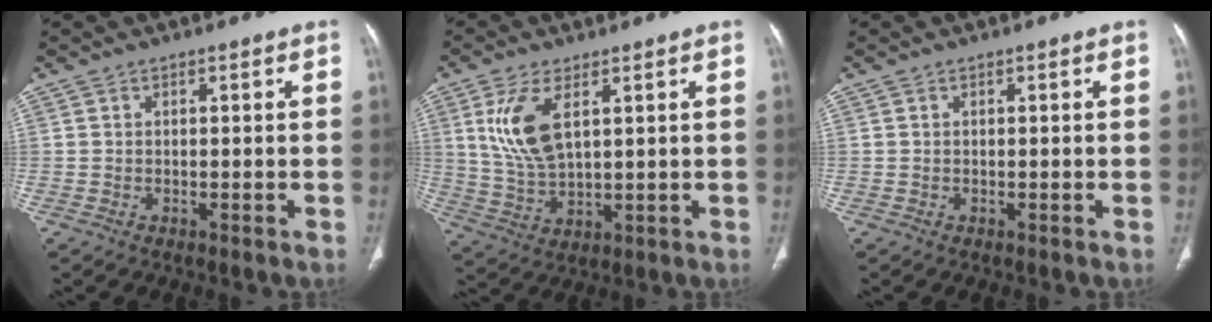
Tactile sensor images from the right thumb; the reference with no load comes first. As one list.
[{"total": 10.0, "force": [3.5, 4.5, 8.2], "torque": [-0.172, -0.014, 0.077]}, {"total": 0.0}]